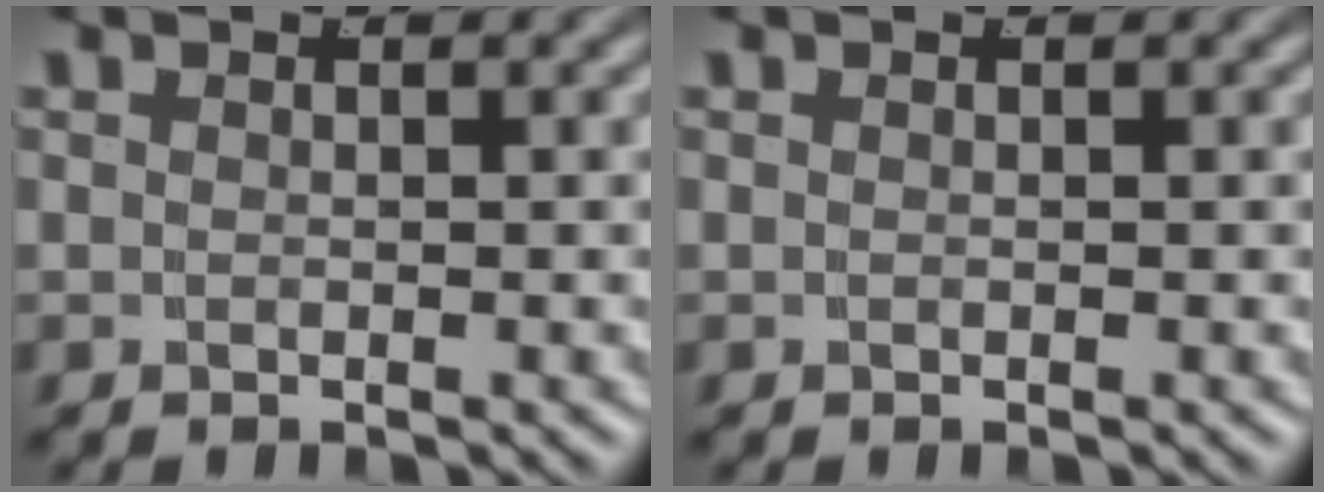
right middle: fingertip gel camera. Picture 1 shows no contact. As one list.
[{"total": 0.0}]